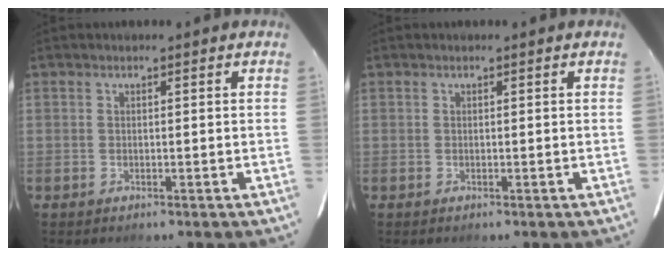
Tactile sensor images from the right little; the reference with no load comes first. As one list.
[{"total": 0.0}]